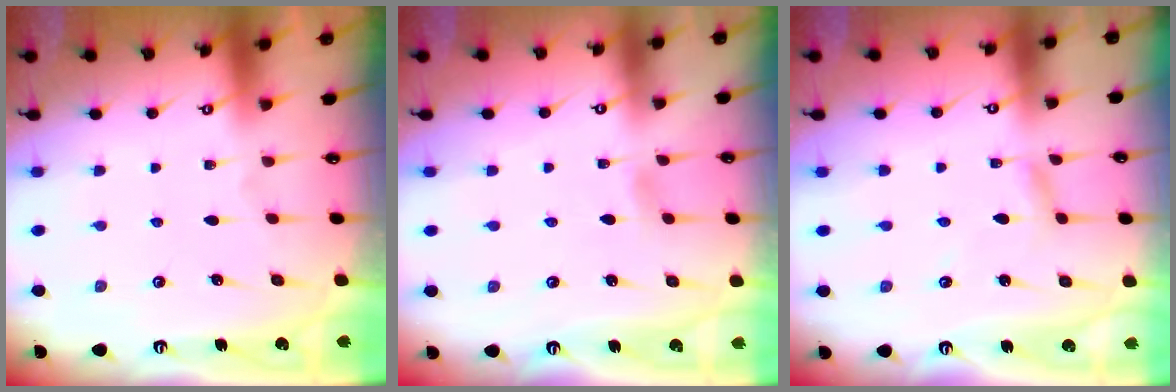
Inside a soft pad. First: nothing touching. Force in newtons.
{"total": 2.4, "press": 2.4, "slide": 0.4}
{"total": 2.5, "press": 2.5, "slide": 0.1}